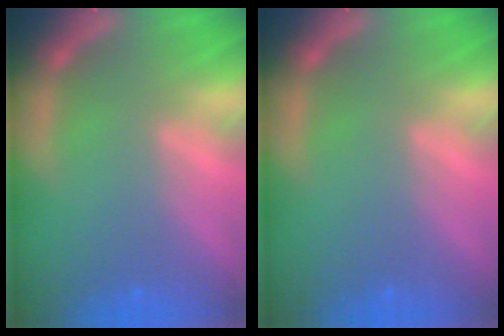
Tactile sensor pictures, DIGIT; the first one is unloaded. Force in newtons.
{"total": 0.0}